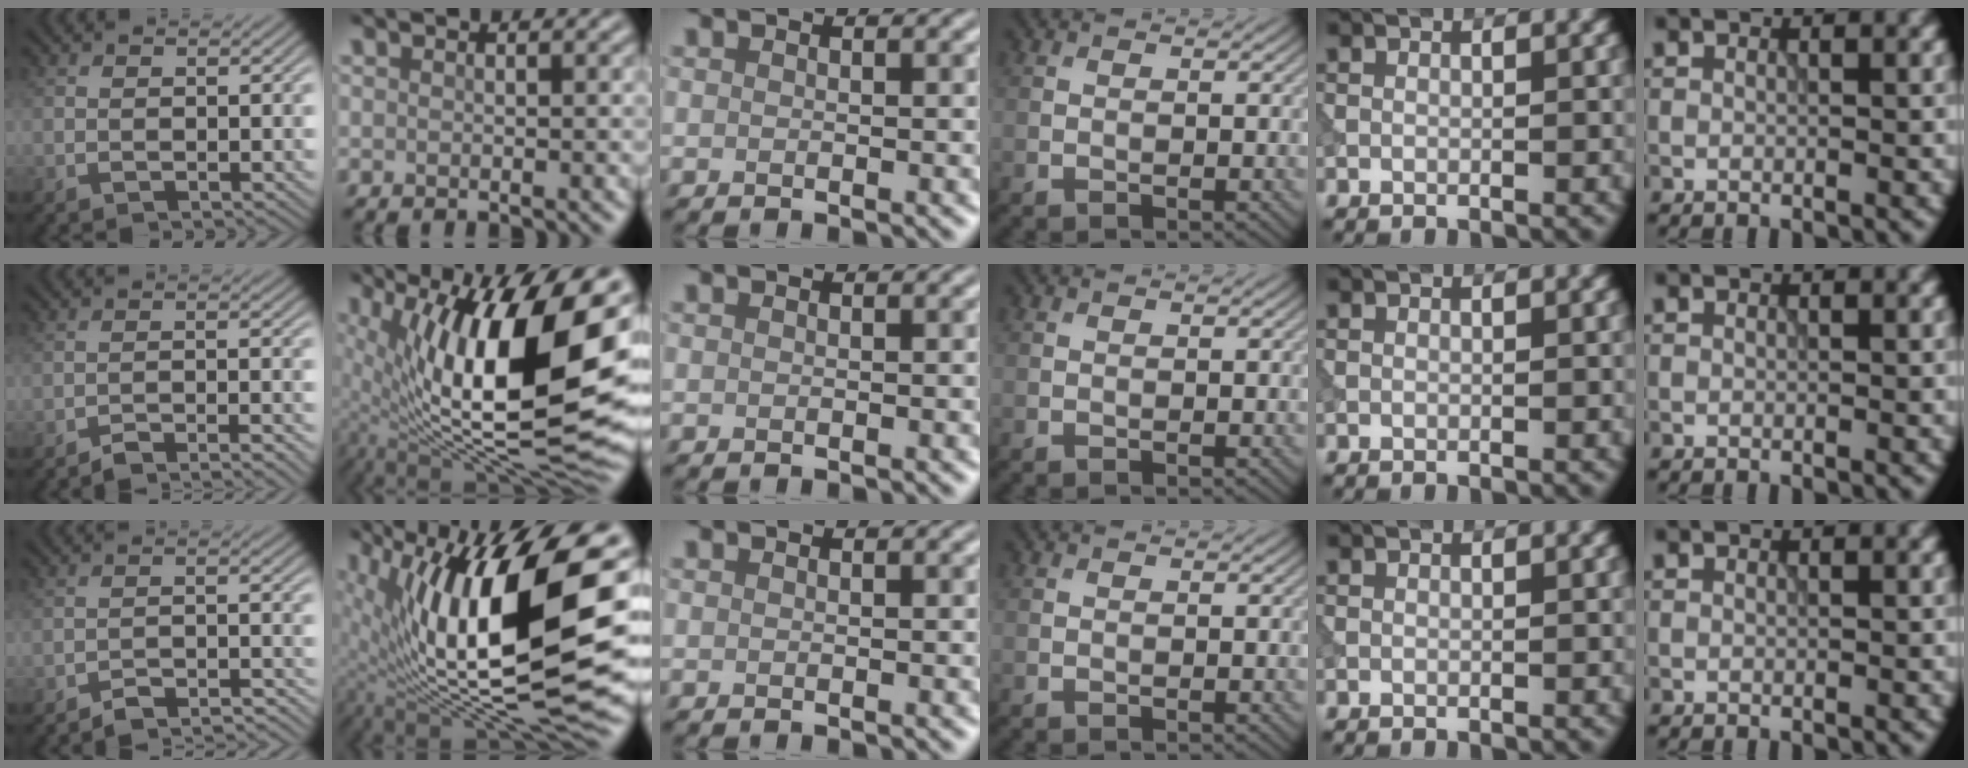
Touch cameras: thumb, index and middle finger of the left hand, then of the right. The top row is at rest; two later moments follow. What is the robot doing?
{"motion": "extract", "object": "tissue"}